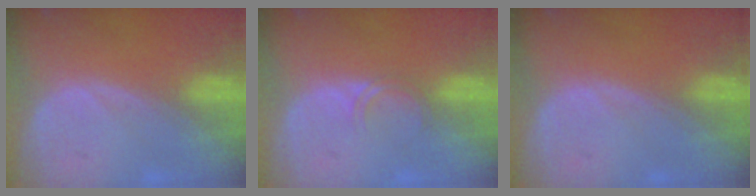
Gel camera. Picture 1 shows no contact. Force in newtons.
{"total": 1.7, "press": 1.7, "slide": 0.3}
{"total": 0.0}